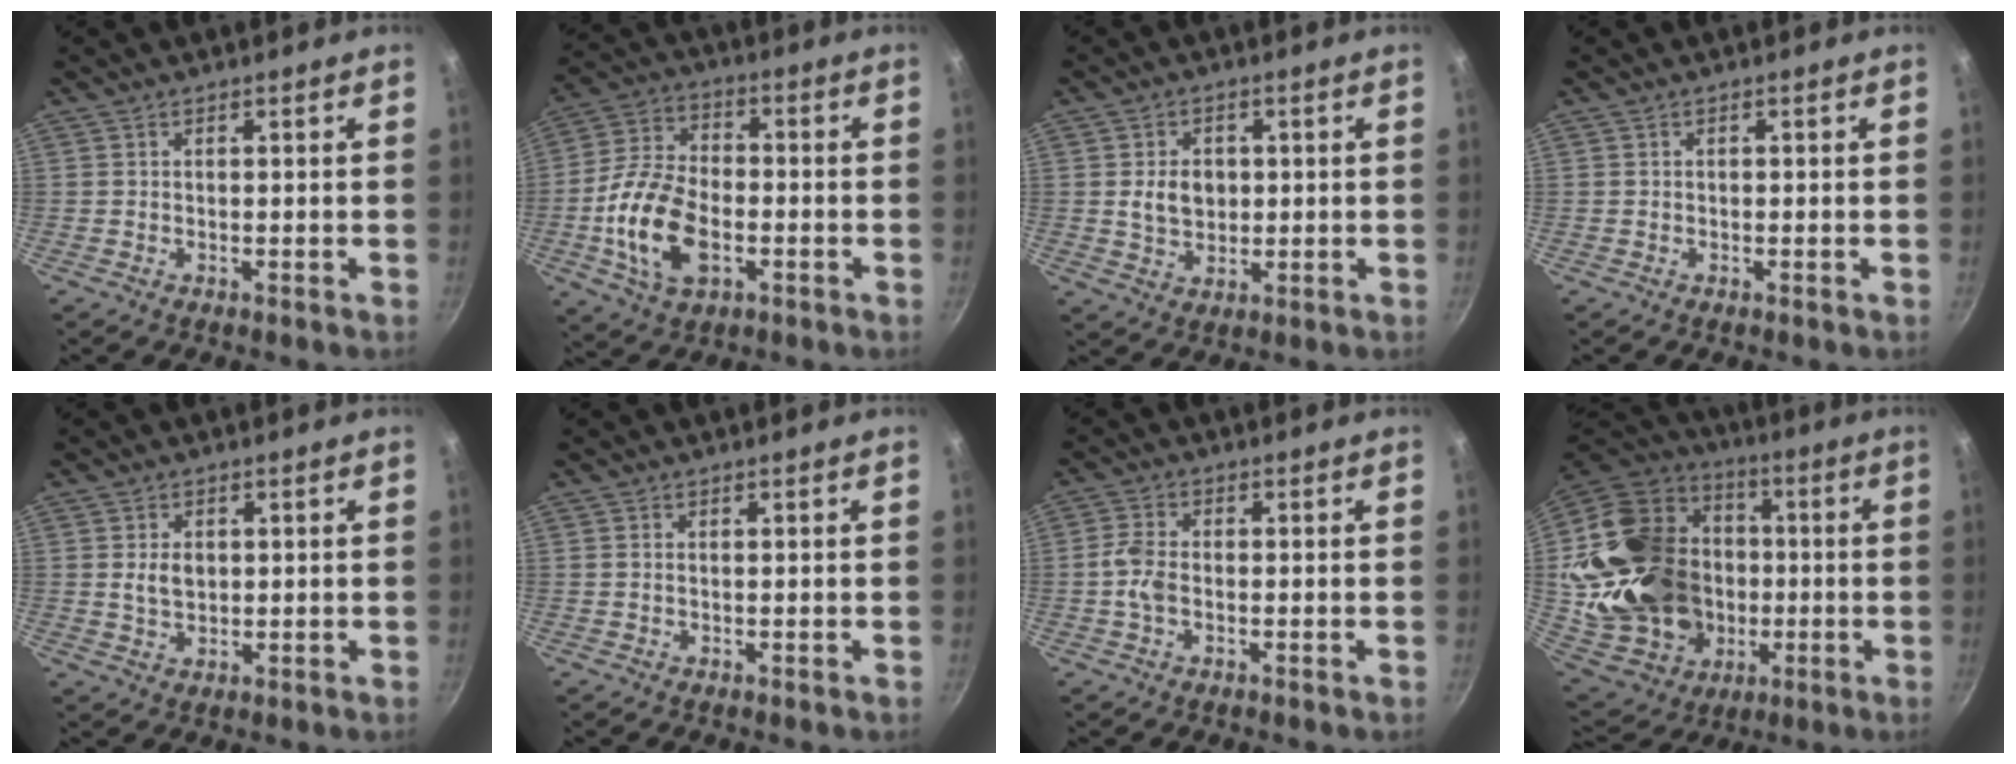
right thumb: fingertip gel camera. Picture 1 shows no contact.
{"total": 15.5, "force": [-3.7, 9.4, 11.7], "torque": [-0.219, 0.024, -0.073]}
{"total": 6.2, "force": [0.6, 4.8, 3.8], "torque": [-0.045, -0.003, 0.011]}
{"total": 0.0}
{"total": 4.0, "force": [0.6, 2.8, 2.8], "torque": [-0.038, -0.004, 0.013]}
{"total": 0.7, "force": [0.1, 0.4, 0.5], "torque": [-0.010, 0.001, 0.002]}
{"total": 4.4, "force": [-0.8, 2.7, 3.4], "torque": [-0.076, 0.013, -0.022]}
{"total": 31.4, "force": [-1.0, 25.4, 18.4], "torque": [-0.325, 0.048, 0.013]}